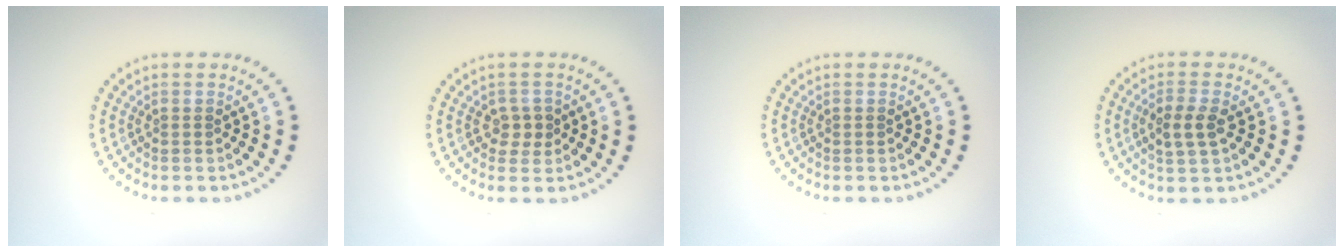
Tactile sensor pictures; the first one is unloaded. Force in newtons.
{"total": 1.8, "press": 1.7, "slide": 0.5}
{"total": 0.0}
{"total": 2.6, "press": 2.5, "slide": 0.6}